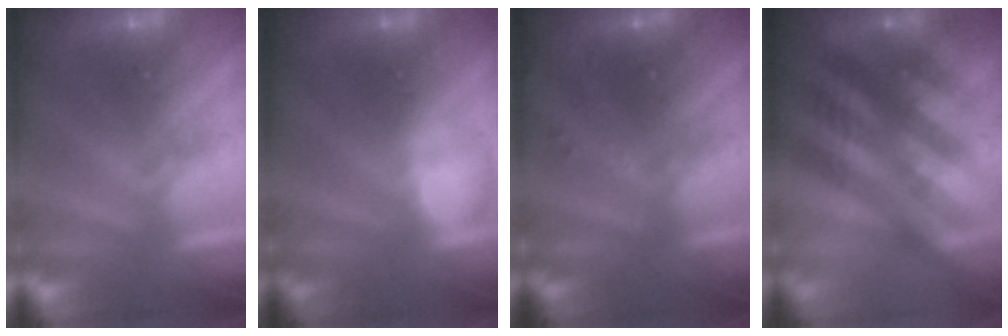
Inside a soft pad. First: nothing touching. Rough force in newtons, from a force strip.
{"total": 2.4}
{"total": 2.9}
{"total": 2.4}